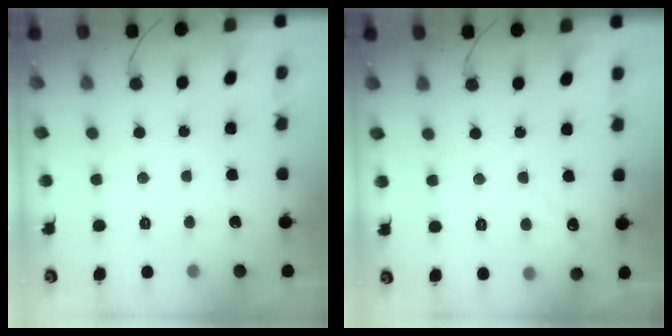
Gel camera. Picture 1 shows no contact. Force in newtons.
{"total": 2.7, "press": 2.7, "slide": 0.3}